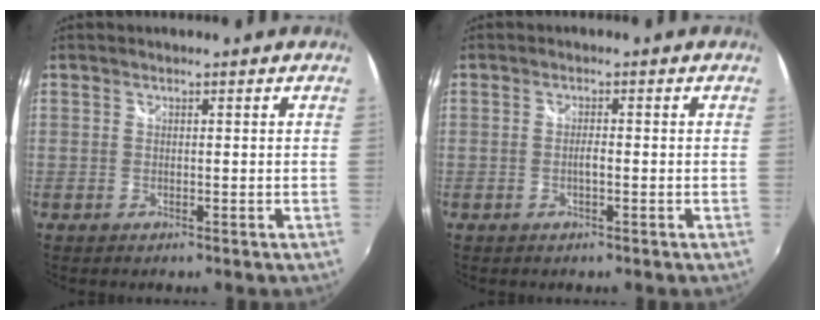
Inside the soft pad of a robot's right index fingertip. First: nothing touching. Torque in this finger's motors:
{"motor_torque": [0.41, -0.10, 0.15, 0.04]}